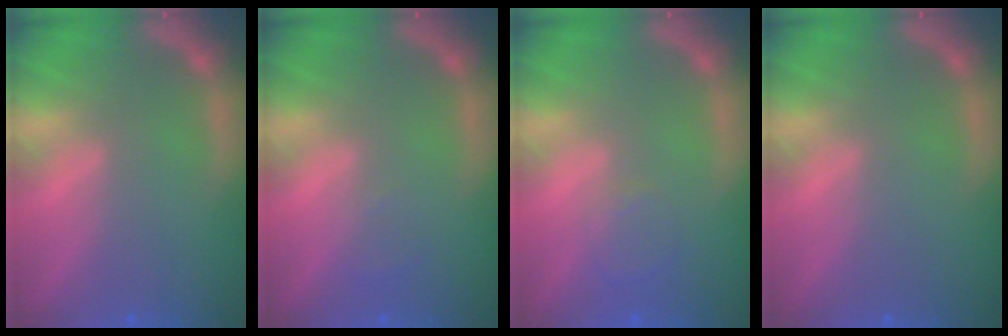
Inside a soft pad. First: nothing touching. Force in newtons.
{"total": 0.9}
{"total": 2.0}
{"total": 0.0}